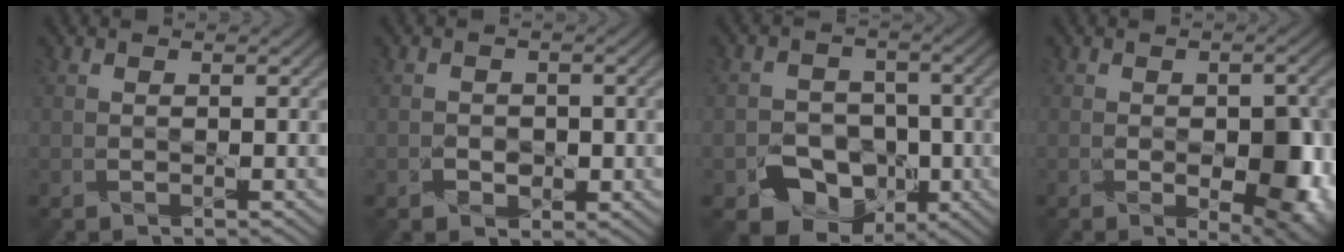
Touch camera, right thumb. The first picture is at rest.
{"total": 1.5, "force": [-0.7, 1.3, 0.4], "torque": [-0.006, -0.007, -0.012]}
{"total": 8.2, "force": [-3.7, 6.4, 3.5], "torque": [-0.047, -0.017, -0.079]}
{"total": 8.4, "force": [-2.2, 4.2, 6.9], "torque": [-0.105, -0.025, -0.016]}